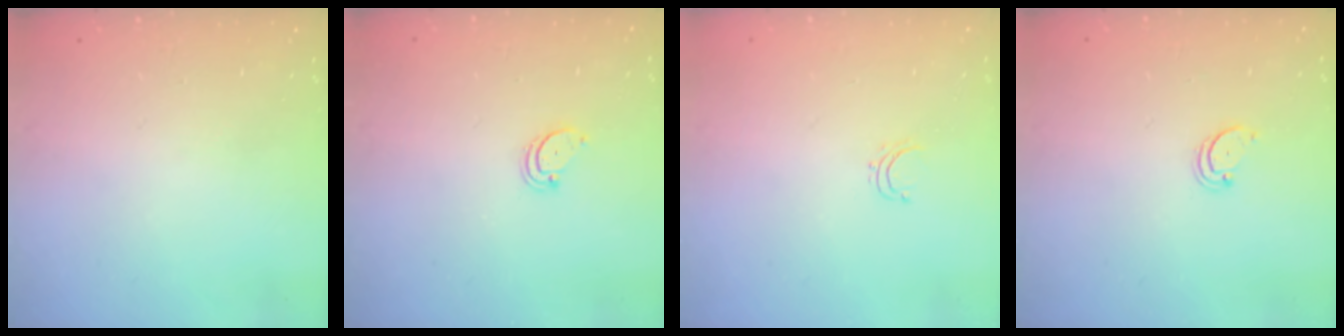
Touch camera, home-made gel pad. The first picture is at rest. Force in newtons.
{"total": 1.9, "press": 1.9, "slide": 0.2}
{"total": 3.6, "press": 3.6, "slide": 0.3}
{"total": 2.0, "press": 2.0, "slide": 0.2}